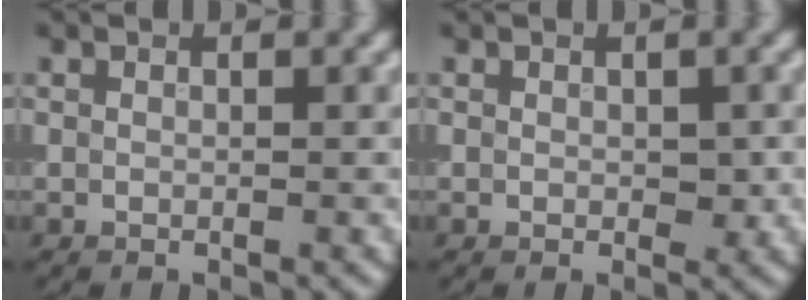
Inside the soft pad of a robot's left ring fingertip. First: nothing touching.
{"total": 1.2, "force": [0.0, 0.7, 1.0], "torque": [-0.010, -0.004, 0.000]}